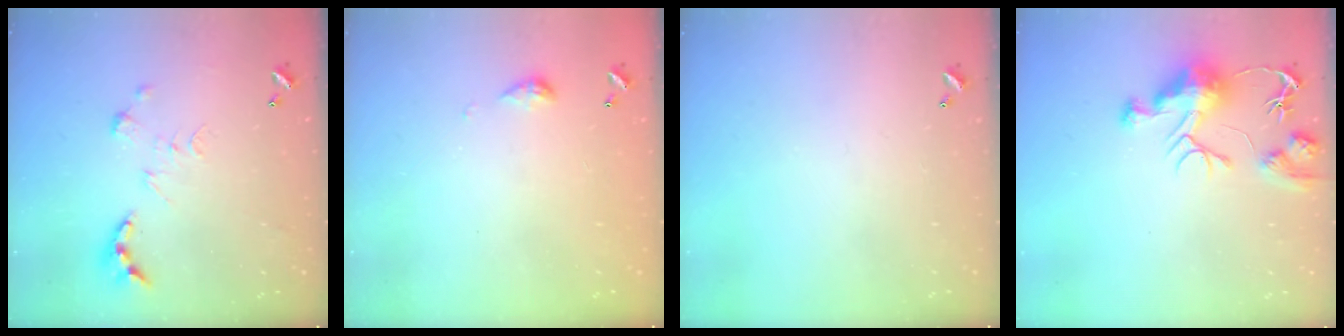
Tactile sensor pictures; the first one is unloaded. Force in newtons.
{"total": 4.0, "press": 4.0, "slide": 0.6}
{"total": 0.0}
{"total": 12.3, "press": 12.3, "slide": 1.1}